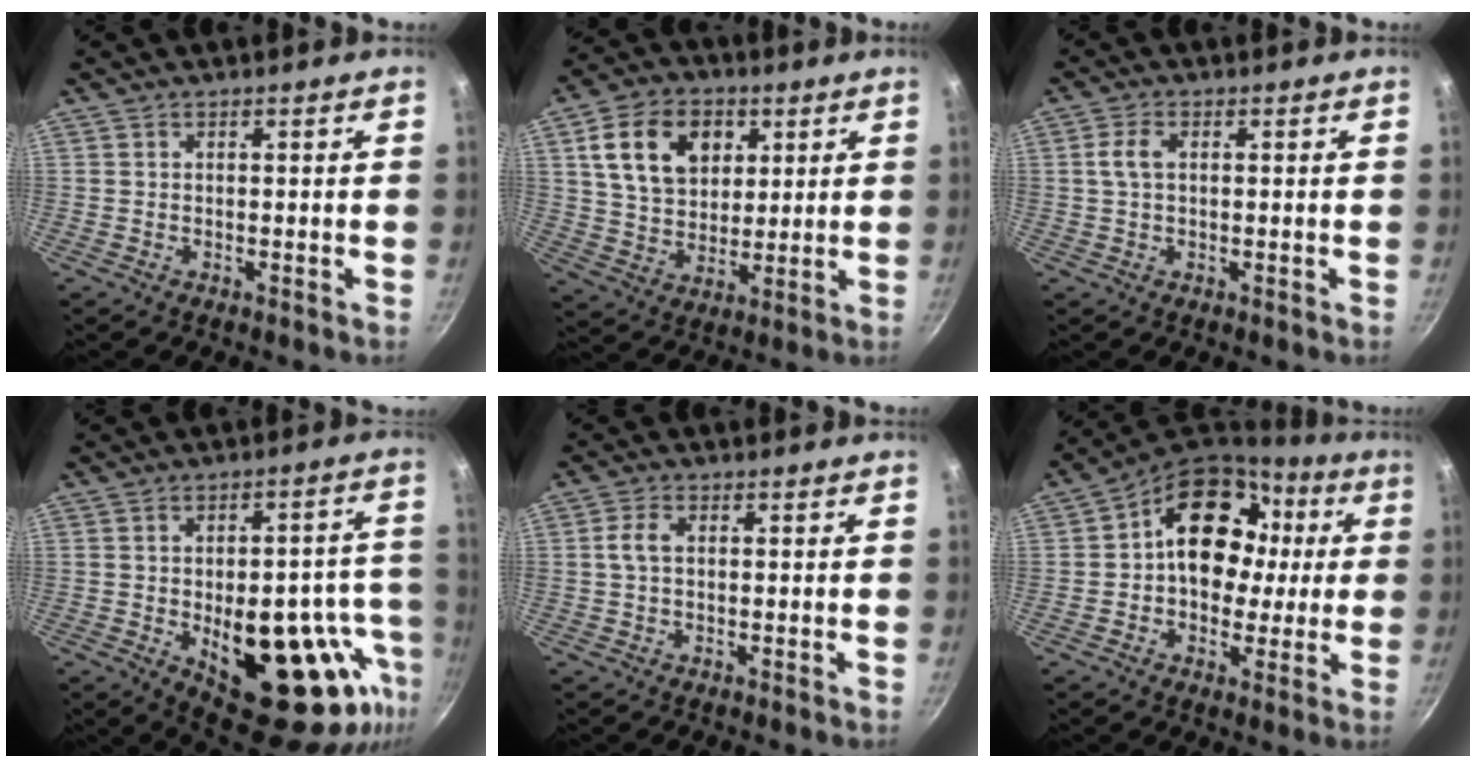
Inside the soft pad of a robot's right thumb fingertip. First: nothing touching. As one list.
[{"total": 14.4, "force": [4.9, 10.5, 8.7], "torque": [-0.125, -0.005, 0.083]}, {"total": 3.5, "force": [0.7, 1.8, 2.8], "torque": [-0.062, 0.009, 0.010]}, {"total": 23.8, "force": [-7.1, 11.3, 19.7], "torque": [-0.198, 0.011, -0.077]}, {"total": 3.2, "force": [0.4, 1.7, 2.6], "torque": [-0.058, 0.009, 0.003]}, {"total": 18.2, "force": [2.4, 13.8, 11.6], "torque": [-0.140, 0.036, 0.031]}]